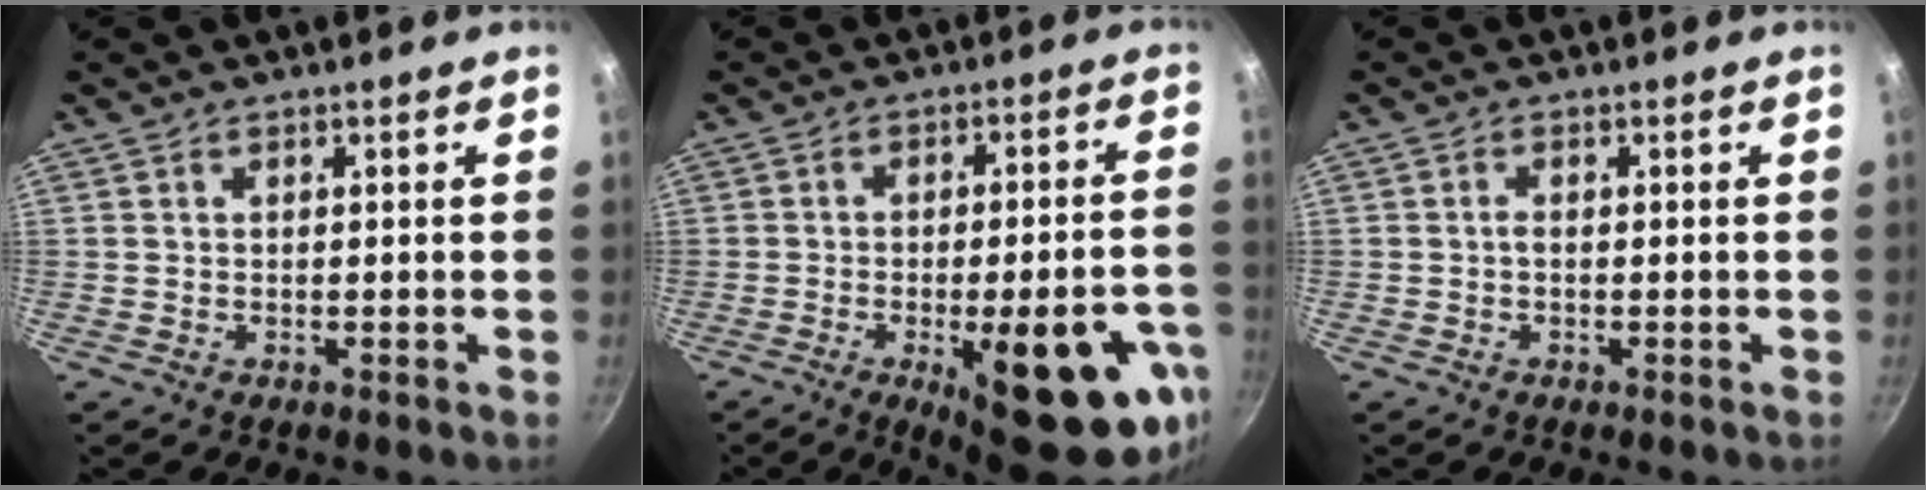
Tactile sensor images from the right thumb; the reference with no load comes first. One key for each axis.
{"total": 22.3, "fx": -9.1, "fy": 7.2, "fz": 19.1, "tx": -0.207, "ty": 0.022, "tz": -0.112}
{"total": 1.0, "fx": -0.2, "fy": 0.6, "fz": 0.8, "tx": -0.015, "ty": 0.004, "tz": -0.004}